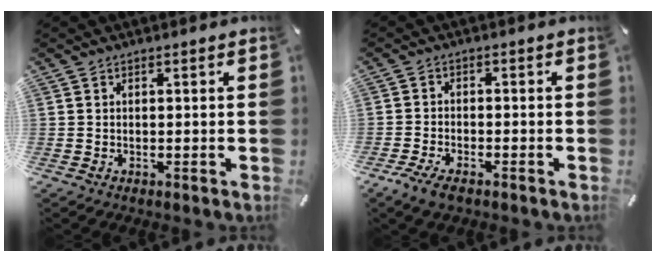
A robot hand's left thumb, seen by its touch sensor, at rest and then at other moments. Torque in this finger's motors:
{"motor_torque": [-0.44, 0.57, 0.21, 0.21, 0.01]}